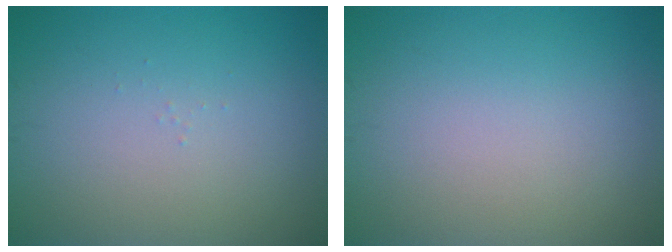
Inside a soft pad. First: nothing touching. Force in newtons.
{"total": 0.0}